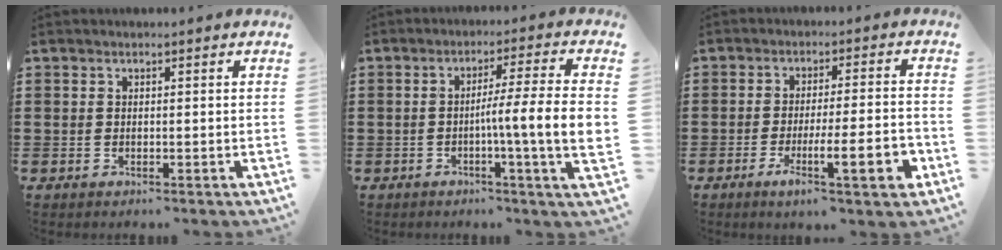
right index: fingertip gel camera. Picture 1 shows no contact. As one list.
[{"total": 8.5, "force": [-1.2, -0.7, 8.4], "torque": [-0.146, -0.015, -0.030]}, {"total": 9.2, "force": [-3.3, 1.2, 8.5], "torque": [-0.128, -0.008, -0.055]}]